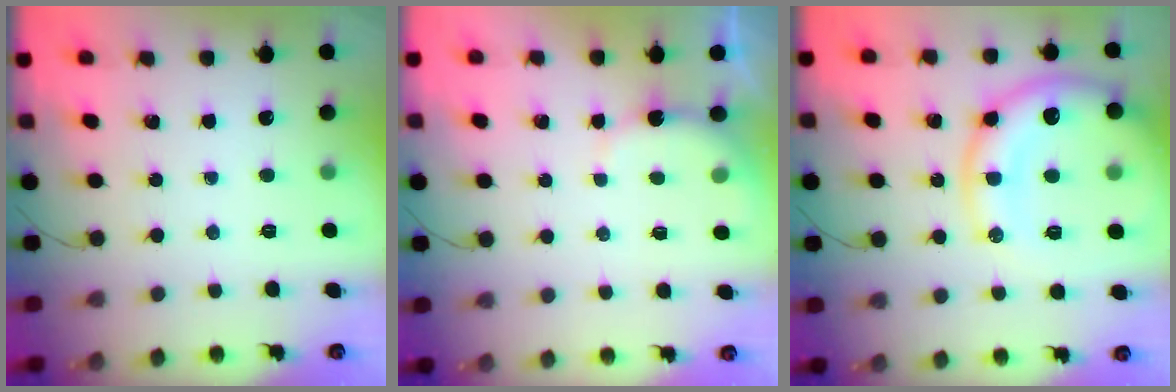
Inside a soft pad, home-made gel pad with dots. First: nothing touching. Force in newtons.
{"total": 3.4, "press": 3.3, "slide": 0.8}
{"total": 17.0, "press": 16.9, "slide": 2.4}